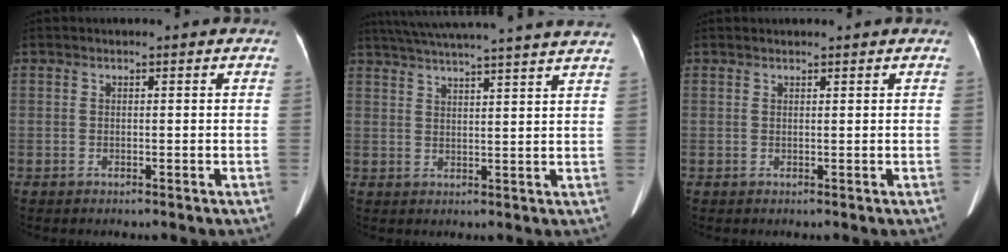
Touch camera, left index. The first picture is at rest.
{"total": 22.6, "force": [20.4, -0.8, 9.7], "torque": [-0.158, -0.011, 0.267]}
{"total": 2.0, "force": [1.8, 0.1, 0.8], "torque": [-0.009, 0.010, 0.024]}